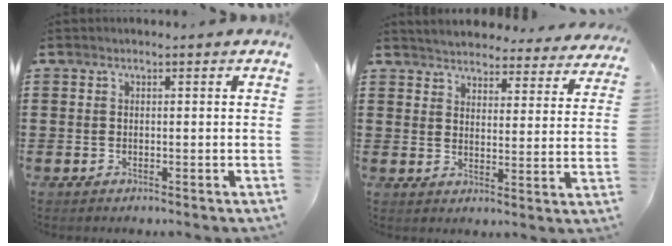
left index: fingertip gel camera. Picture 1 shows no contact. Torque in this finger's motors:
{"motor_torque": [0.89, -0.93, 0.17, 0.06]}